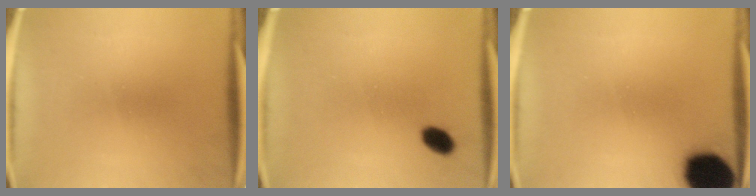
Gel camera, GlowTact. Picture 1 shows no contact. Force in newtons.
{"total": 3.4}
{"total": 17.9}